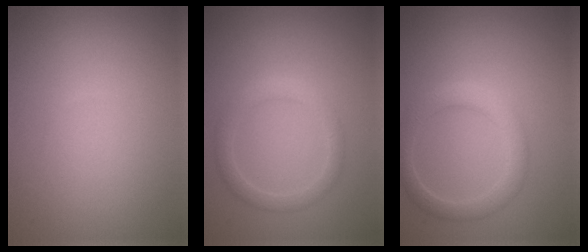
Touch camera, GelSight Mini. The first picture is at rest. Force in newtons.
{"total": 2.1, "press": 2.1, "slide": 0.1}
{"total": 2.7, "press": 2.7, "slide": 0.1}